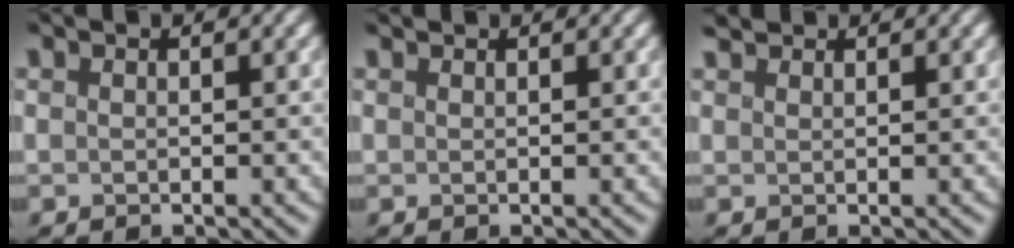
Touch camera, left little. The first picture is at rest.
{"total": 0.5, "force": [0.5, 0.1, 0.0], "torque": [0.000, 0.003, 0.005]}
{"total": 2.3, "force": [2.0, 0.8, 0.8], "torque": [-0.008, 0.015, 0.017]}